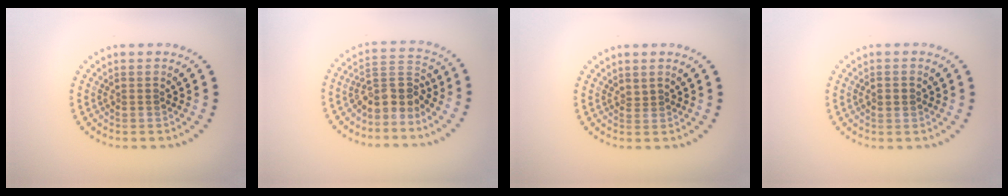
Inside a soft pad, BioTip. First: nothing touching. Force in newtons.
{"total": 3.3, "press": 2.5, "slide": 2.2}
{"total": 0.5, "press": 0.3, "slide": 0.4}
{"total": 1.5, "press": 1.4, "slide": 0.2}